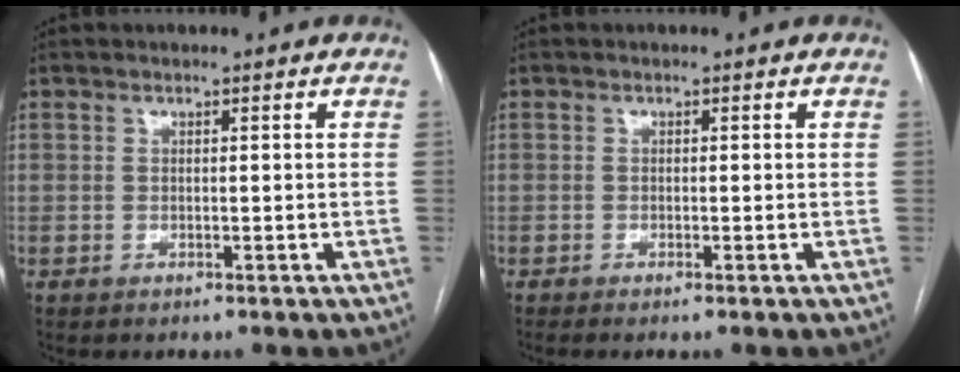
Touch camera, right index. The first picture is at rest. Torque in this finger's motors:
{"motor_torque": [-0.11, 0.01, 0.00, 0.01]}